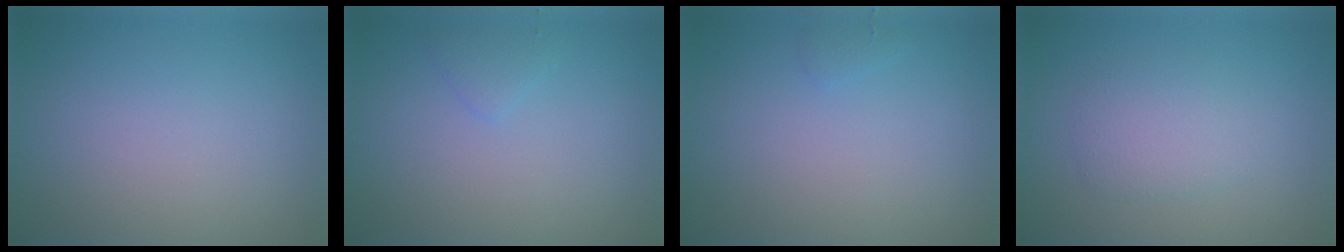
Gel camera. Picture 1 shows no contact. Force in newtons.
{"total": 1.0, "press": 1.0, "slide": 0.1}
{"total": 0.6, "press": 0.5, "slide": 0.0}
{"total": 2.4, "press": 2.4, "slide": 0.1}